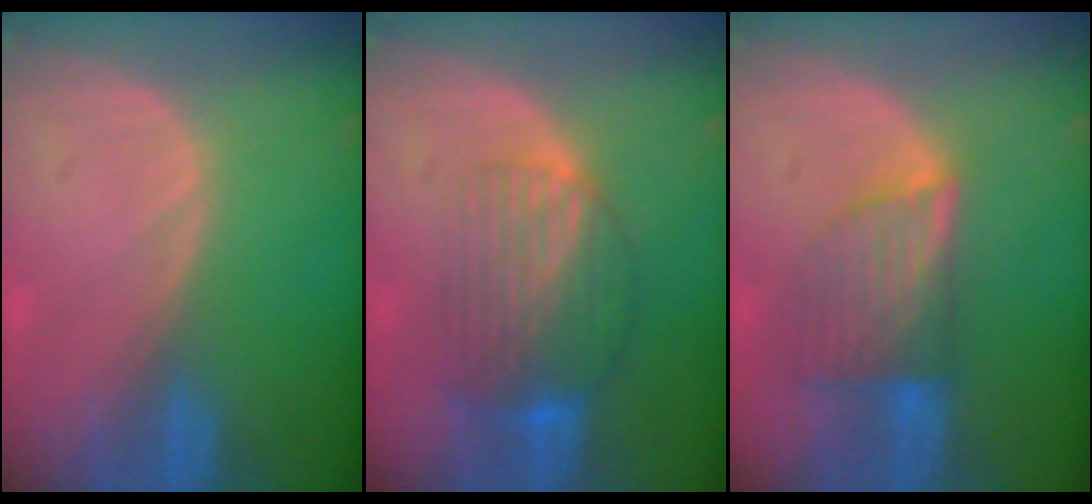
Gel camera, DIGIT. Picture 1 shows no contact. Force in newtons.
{"total": 8.3, "press": 7.3, "slide": 4.0}
{"total": 7.2, "press": 6.3, "slide": 3.4}